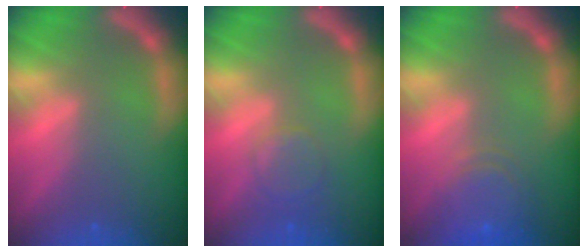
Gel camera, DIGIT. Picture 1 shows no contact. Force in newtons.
{"total": 2.9}
{"total": 5.5}